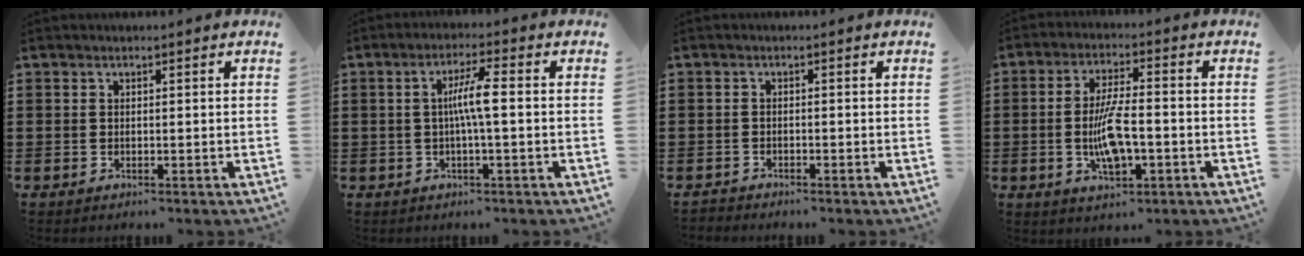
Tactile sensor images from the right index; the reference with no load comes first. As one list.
[{"total": 5.2, "force": [-0.2, -0.1, 5.2], "torque": [-0.097, -0.002, -0.010]}, {"total": 1.2, "force": [-1.1, 0.3, -0.2], "torque": [0.000, 0.004, -0.027]}, {"total": 8.0, "force": [-1.7, 2.4, 7.4], "torque": [-0.153, -0.004, -0.036]}]